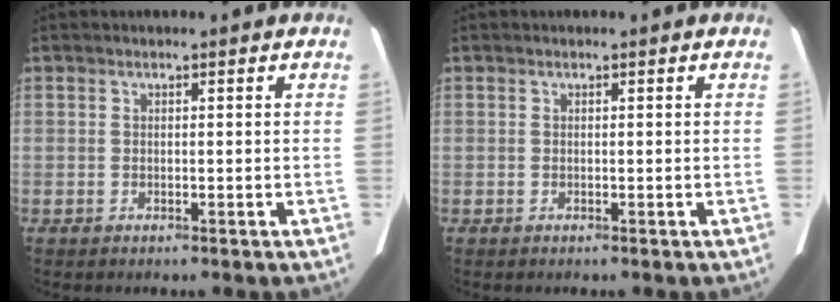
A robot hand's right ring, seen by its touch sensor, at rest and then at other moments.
{"total": 0.0}